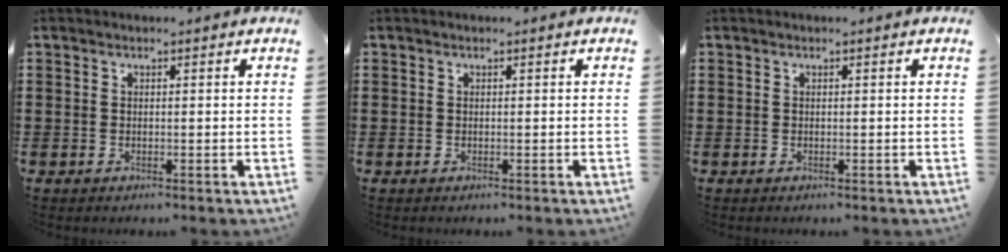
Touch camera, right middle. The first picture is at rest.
{"total": 0.0}
{"total": 0.0}